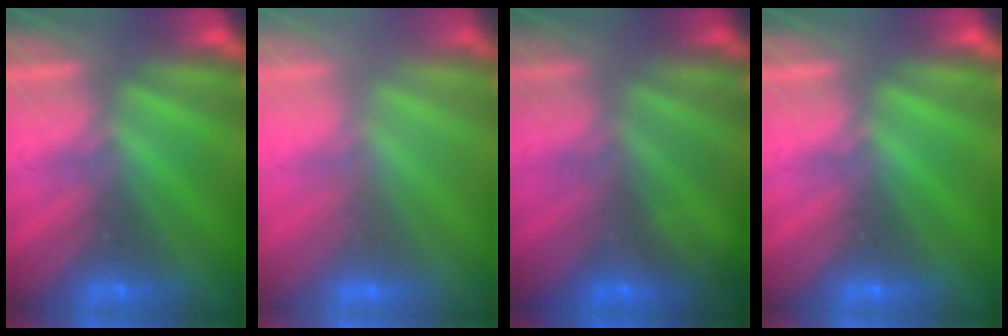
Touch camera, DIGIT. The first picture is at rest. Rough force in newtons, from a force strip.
{"total": 2.9}
{"total": 1.2}
{"total": 0.0}